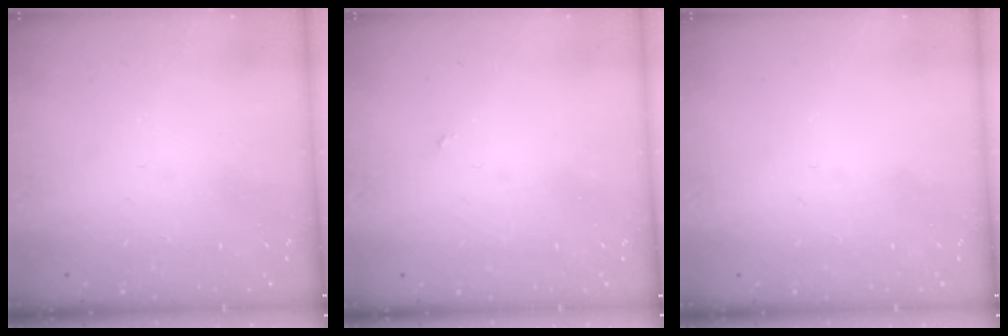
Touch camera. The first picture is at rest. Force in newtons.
{"total": 0.0}
{"total": 0.0}